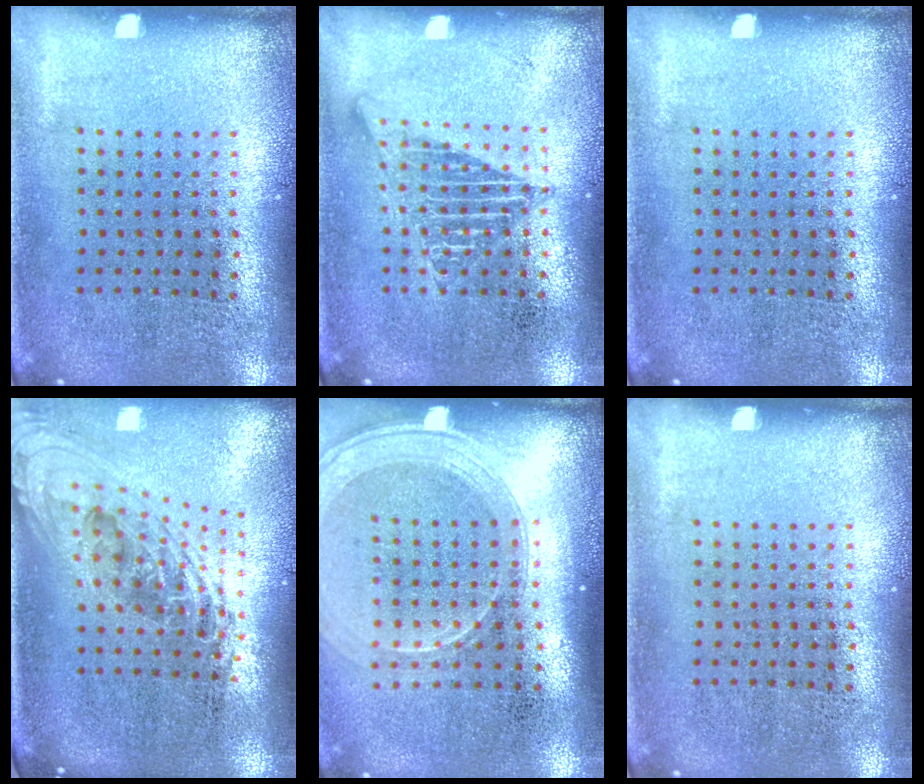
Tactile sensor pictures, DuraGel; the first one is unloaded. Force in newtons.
{"total": 2.2, "press": 2.2, "slide": 0.2}
{"total": 0.0}
{"total": 2.2, "press": 1.6, "slide": 1.6}
{"total": 1.8, "press": 1.6, "slide": 0.8}
{"total": 0.0}